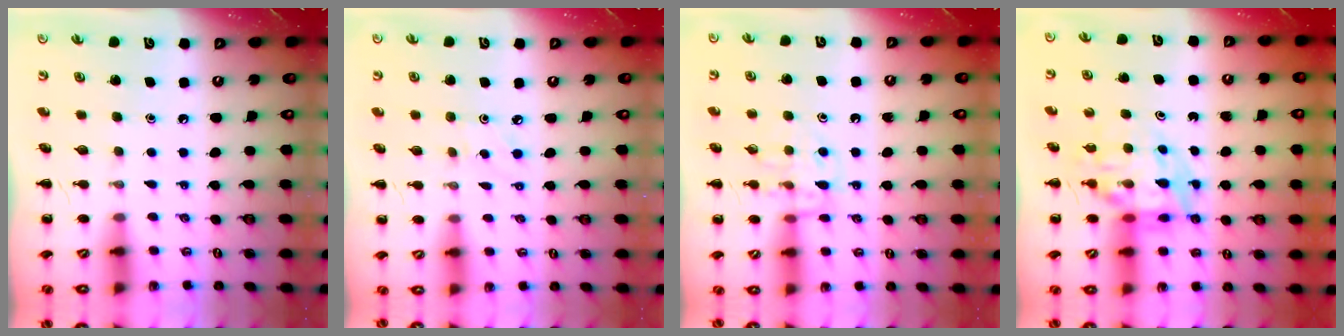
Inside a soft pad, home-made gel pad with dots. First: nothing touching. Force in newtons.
{"total": 2.5, "press": 2.3, "slide": 0.9}
{"total": 10.6, "press": 10.6, "slide": 1.2}
{"total": 10.3, "press": 10.0, "slide": 2.7}